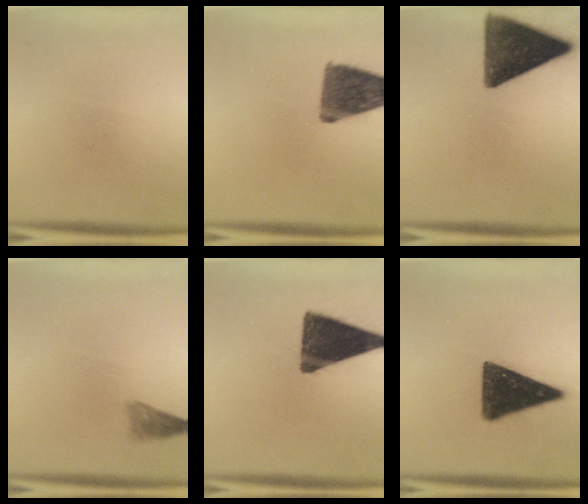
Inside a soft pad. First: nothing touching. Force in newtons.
{"total": 11.7}
{"total": 13.2}
{"total": 1.9}
{"total": 14.9}
{"total": 14.3}